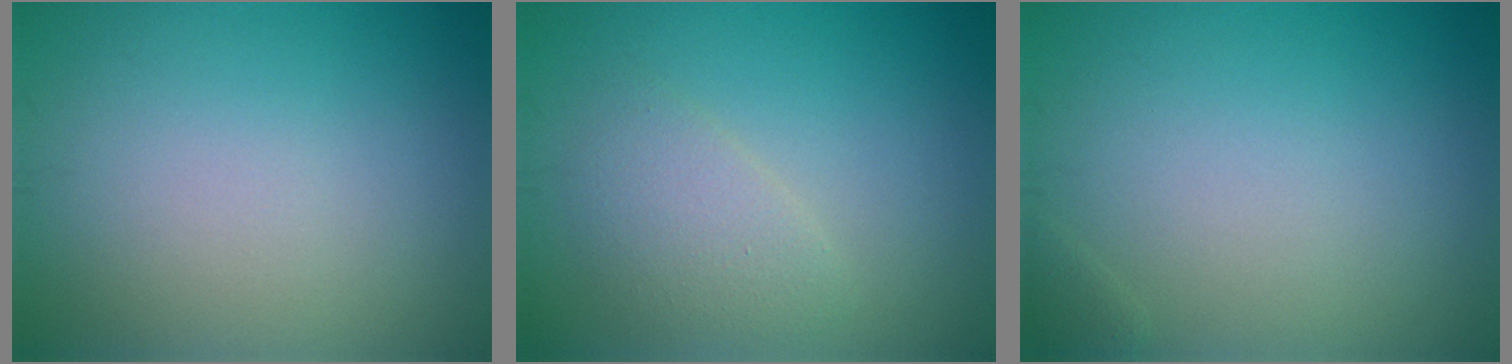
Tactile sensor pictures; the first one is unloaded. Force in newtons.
{"total": 2.4, "press": 2.3, "slide": 0.2}
{"total": 0.6, "press": 0.5, "slide": 0.1}